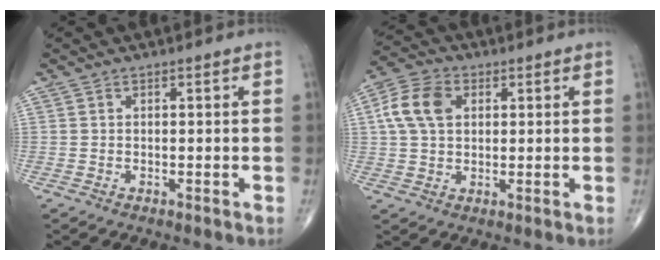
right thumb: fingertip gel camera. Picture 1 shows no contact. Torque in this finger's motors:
{"motor_torque": [-0.41, 0.45, 0.07, -0.03, 0.24]}